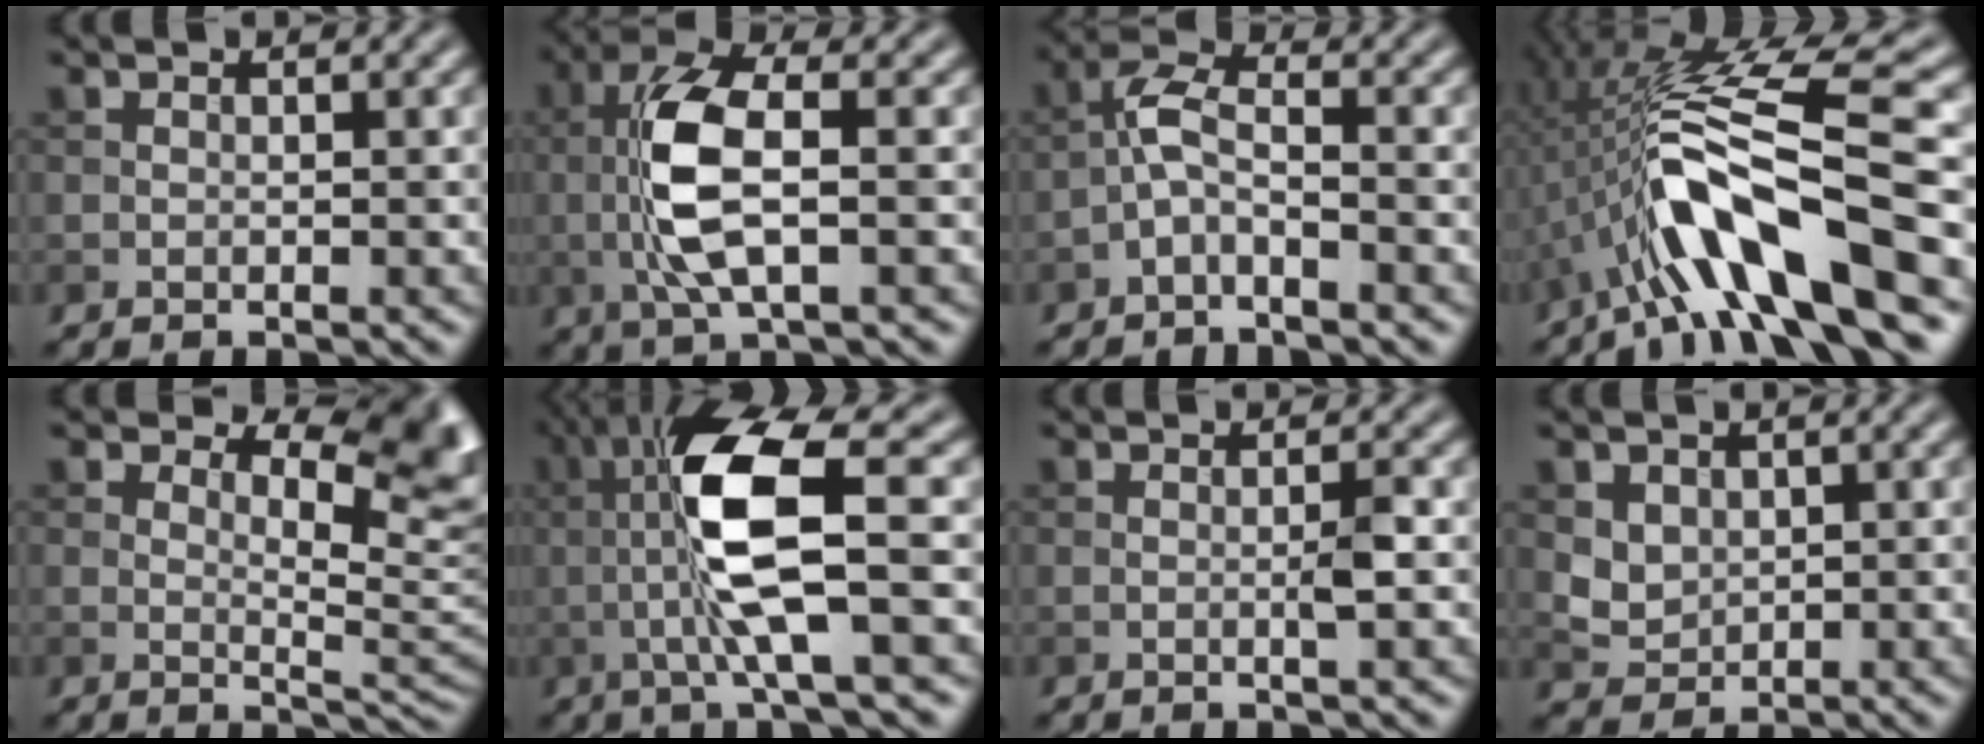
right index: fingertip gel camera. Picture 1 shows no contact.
{"total": 7.3, "force": [0.0, 2.7, 6.8], "torque": [-0.151, 0.006, -0.004]}
{"total": 3.0, "force": [-1.4, 1.1, 2.4], "torque": [-0.054, 0.011, -0.037]}
{"total": 11.2, "force": [-2.9, 2.7, 10.5], "torque": [-0.185, 0.018, -0.057]}
{"total": 8.0, "force": [3.8, 3.6, 6.0], "torque": [-0.079, -0.004, 0.058]}
{"total": 9.1, "force": [0.0, 1.7, 9.0], "torque": [-0.172, 0.011, 0.003]}
{"total": 1.3, "force": [0.0, 0.0, 1.3], "torque": [-0.027, -0.001, -0.002]}
{"total": 2.4, "force": [0.8, 2.0, 1.1], "torque": [-0.023, -0.008, 0.021]}